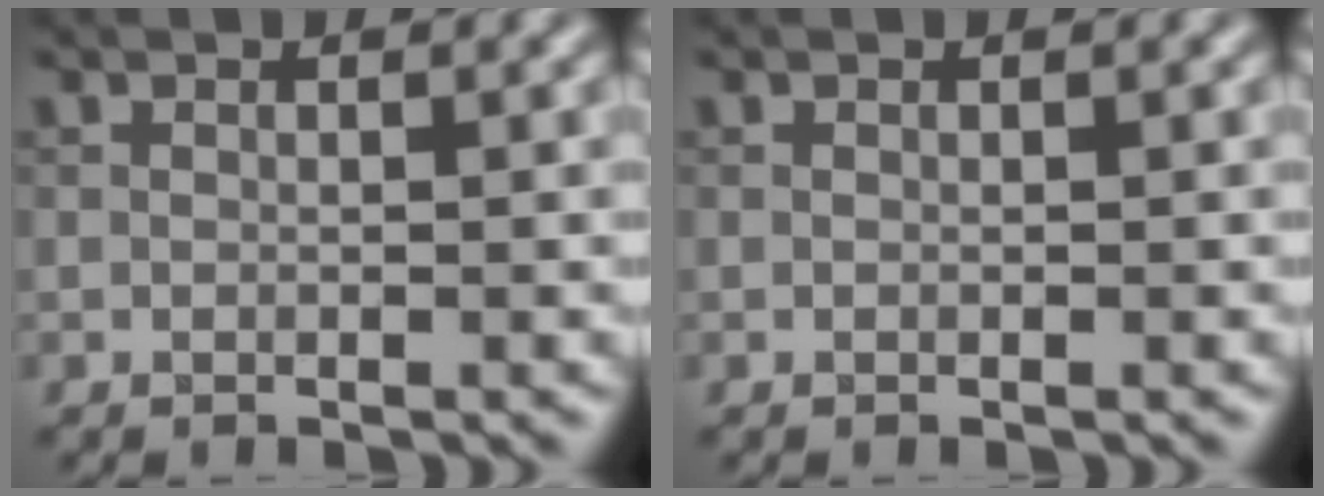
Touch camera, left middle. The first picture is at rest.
{"total": 0.0}